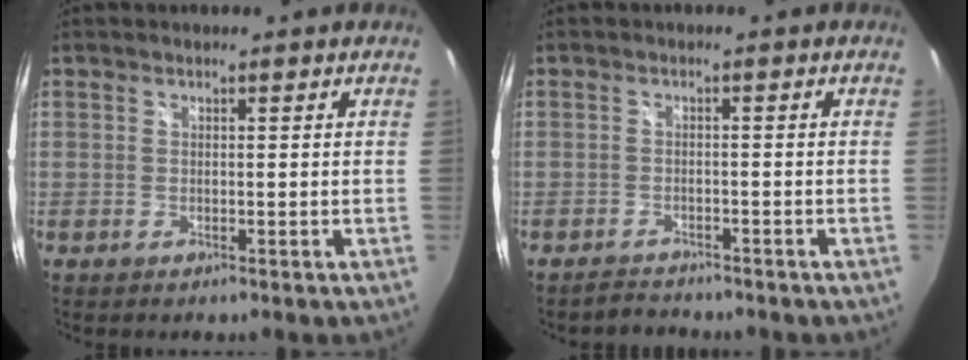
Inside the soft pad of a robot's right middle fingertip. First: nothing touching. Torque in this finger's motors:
{"motor_torque": [-0.20, -0.11, 0.00, -0.01]}